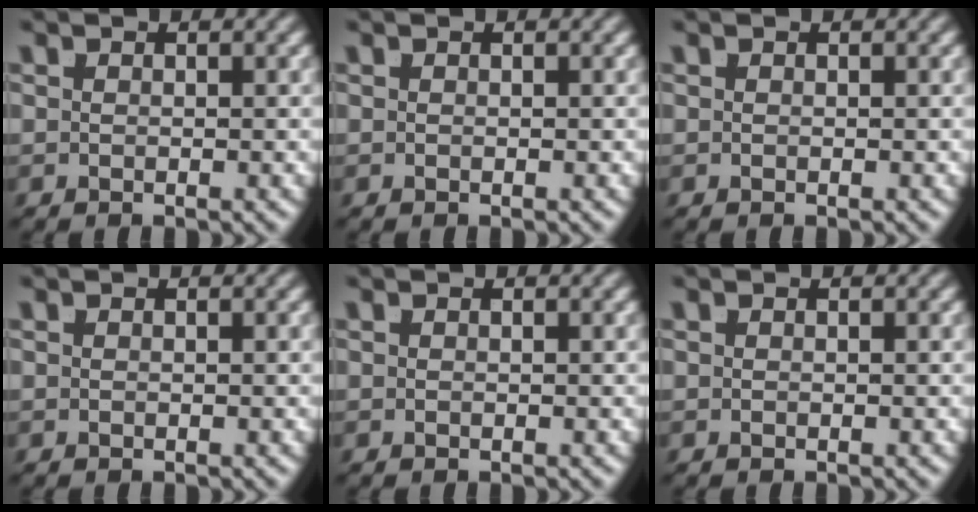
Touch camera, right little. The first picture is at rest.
{"total": 0.0}
{"total": 0.0}
{"total": 0.0}
{"total": 0.0}
{"total": 0.0}